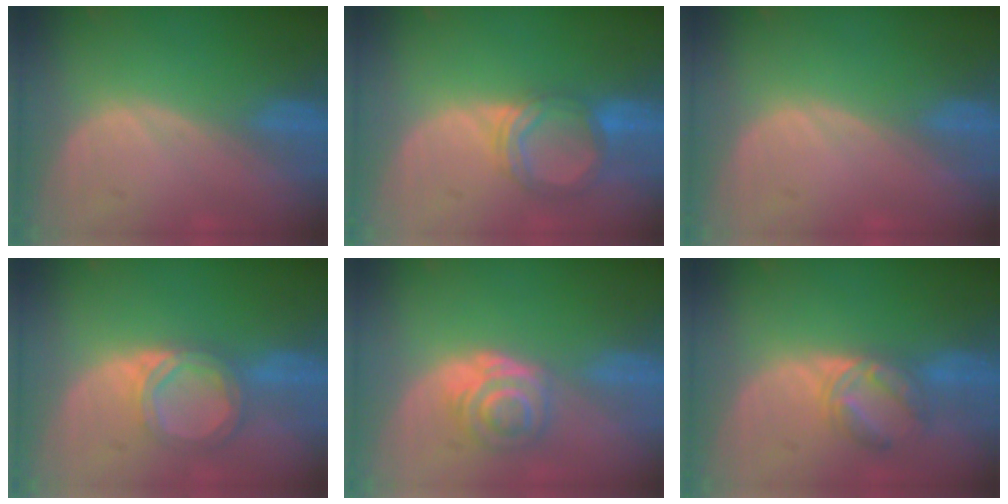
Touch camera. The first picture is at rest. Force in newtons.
{"total": 5.4, "press": 5.3, "slide": 0.9}
{"total": 0.5, "press": 0.0, "slide": 0.5}
{"total": 5.6, "press": 5.2, "slide": 1.9}
{"total": 6.3, "press": 5.2, "slide": 3.5}
{"total": 5.7, "press": 5.6, "slide": 0.9}